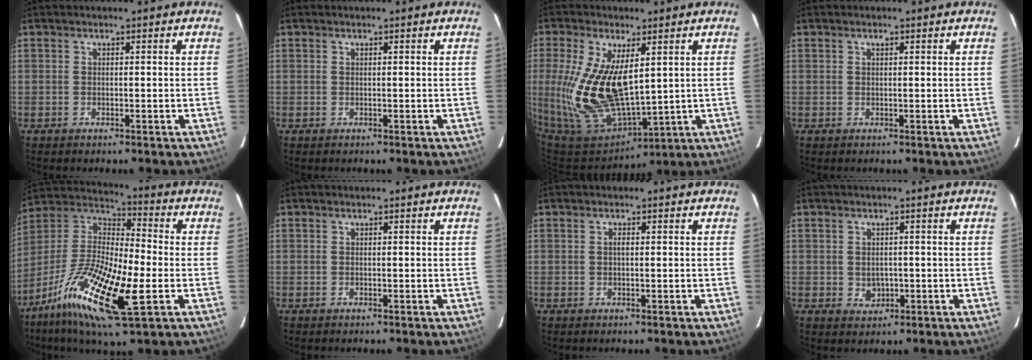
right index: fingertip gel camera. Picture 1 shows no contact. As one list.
[{"total": 0.0}, {"total": 17.5, "force": [3.0, 8.9, 14.8], "torque": [-0.308, -0.012, 0.077]}, {"total": 0.5, "force": [0.3, 0.2, 0.4], "torque": [-0.006, 0.003, 0.005]}, {"total": 20.8, "force": [-8.5, 5.8, 18.0], "torque": [-0.363, -0.036, -0.170]}, {"total": 0.0}, {"total": 0.7, "force": [0.1, 0.3, 0.7], "torque": [-0.012, 0.003, 0.000]}, {"total": 2.6, "force": [-0.3, 2.3, 1.2], "torque": [-0.018, 0.004, 0.002]}]